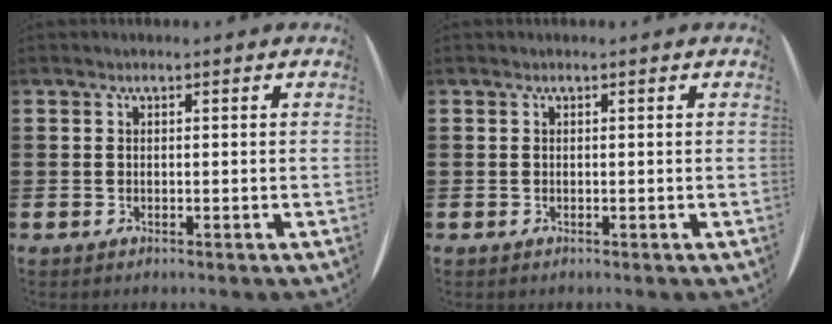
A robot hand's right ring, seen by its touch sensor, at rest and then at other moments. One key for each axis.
{"total": 0.0}